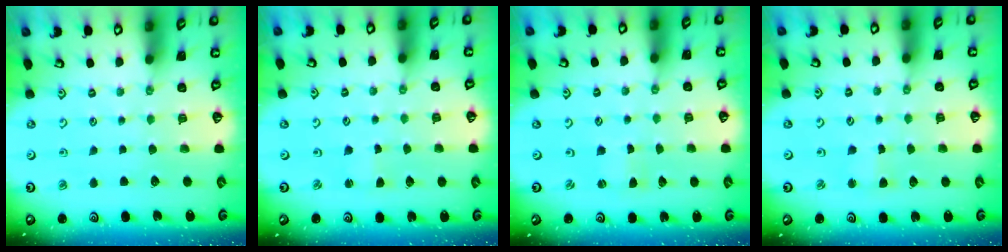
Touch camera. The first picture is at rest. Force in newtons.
{"total": 1.6, "press": 1.6, "slide": 0.3}
{"total": 0.7, "press": 0.7, "slide": 0.2}
{"total": 2.4, "press": 2.4, "slide": 0.3}